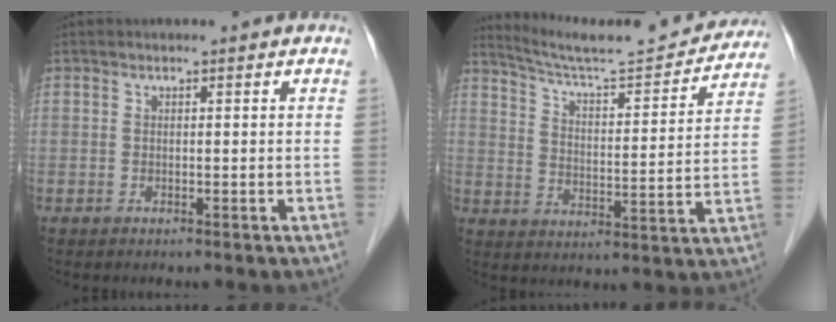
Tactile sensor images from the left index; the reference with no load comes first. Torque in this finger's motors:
{"motor_torque": [0.47, -0.74, -0.02, -0.01]}